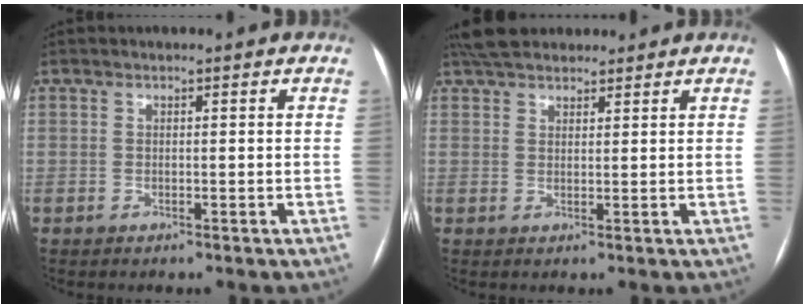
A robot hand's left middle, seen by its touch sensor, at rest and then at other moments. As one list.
[{"total": 7.0, "force": [6.0, 2.5, 2.5], "torque": [-0.037, 0.034, 0.106]}]